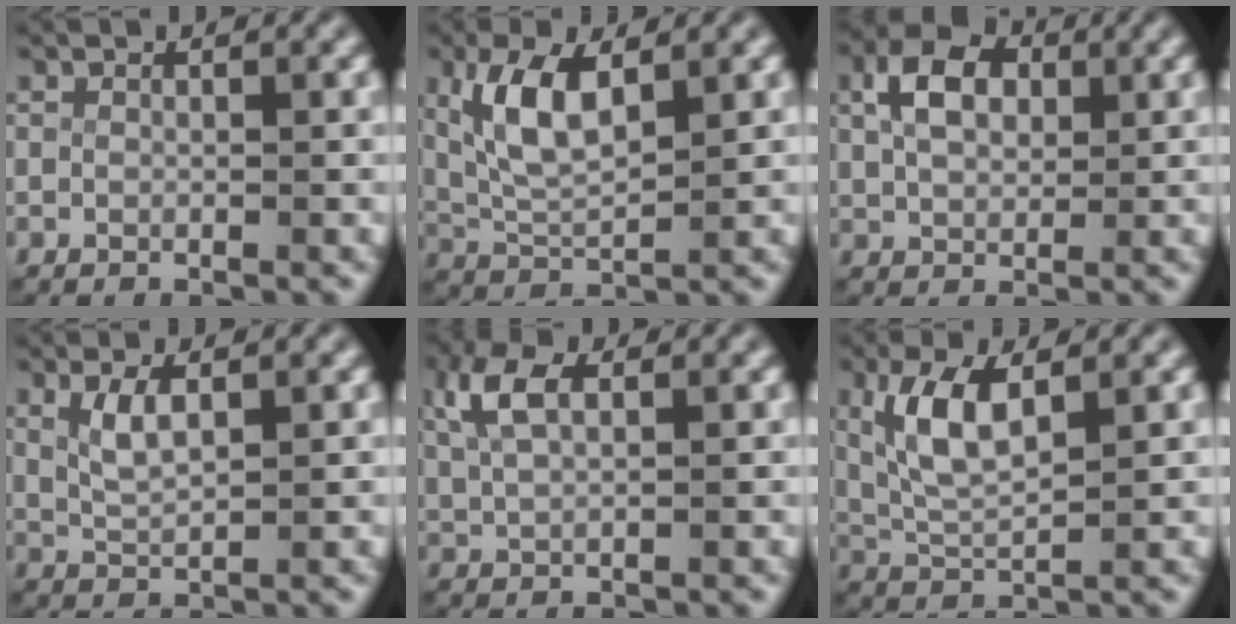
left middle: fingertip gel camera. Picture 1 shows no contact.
{"total": 6.2, "force": [2.1, 3.3, 4.8], "torque": [-0.121, -0.013, 0.047]}
{"total": 4.4, "force": [1.4, 2.8, 3.2], "torque": [-0.065, -0.003, 0.029]}
{"total": 2.2, "force": [0.9, 0.7, 1.8], "torque": [-0.042, -0.007, 0.027]}
{"total": 3.7, "force": [1.7, 1.8, 2.8], "torque": [-0.073, 0.001, 0.037]}
{"total": 5.6, "force": [1.9, 2.8, 4.5], "torque": [-0.114, -0.011, 0.044]}